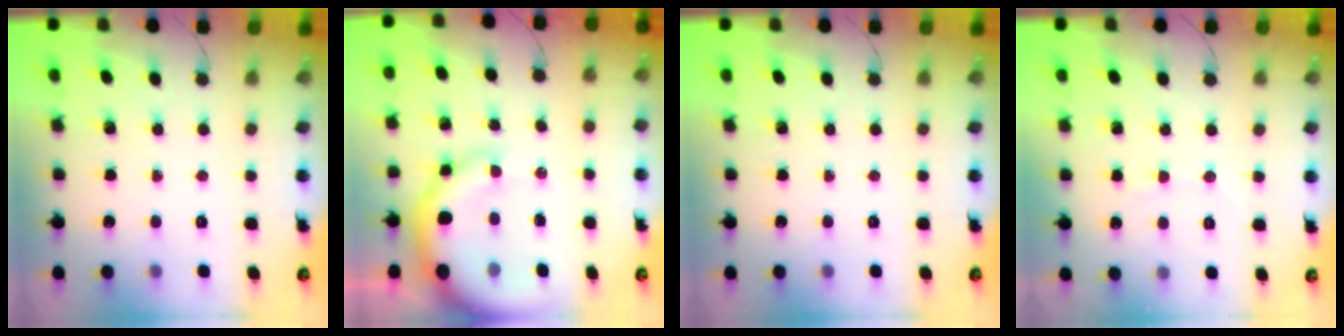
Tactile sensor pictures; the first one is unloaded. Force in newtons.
{"total": 13.3, "press": 12.9, "slide": 3.3}
{"total": 0.0}
{"total": 3.3, "press": 3.2, "slide": 0.9}